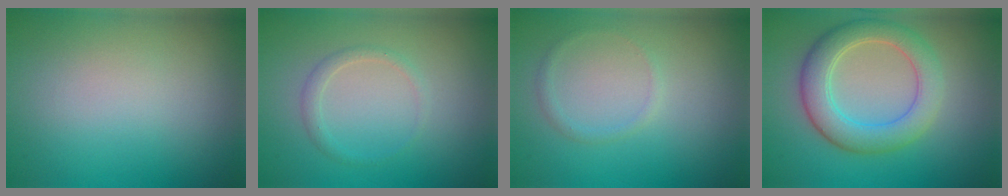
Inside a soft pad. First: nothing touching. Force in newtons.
{"total": 1.2, "press": 1.2, "slide": 0.2}
{"total": 0.9, "press": 0.9, "slide": 0.1}
{"total": 5.3, "press": 5.3, "slide": 0.5}